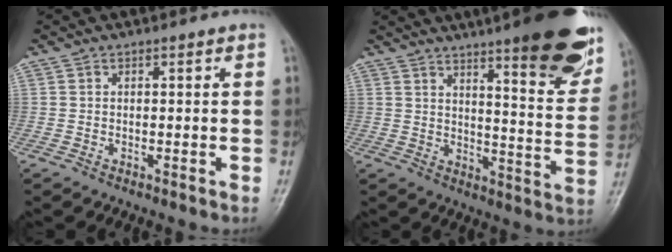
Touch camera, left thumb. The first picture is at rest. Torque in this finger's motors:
{"motor_torque": [1.09, -0.13, 1.41, -1.35, 0.08]}